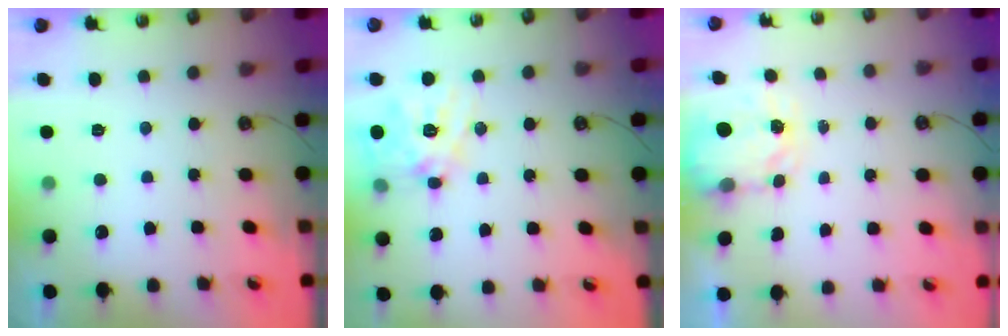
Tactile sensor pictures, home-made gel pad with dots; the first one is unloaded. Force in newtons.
{"total": 15.5, "press": 15.3, "slide": 2.4}
{"total": 3.6, "press": 3.6, "slide": 0.5}